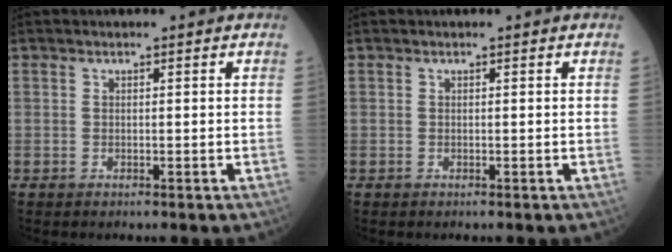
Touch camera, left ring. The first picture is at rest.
{"total": 0.0}